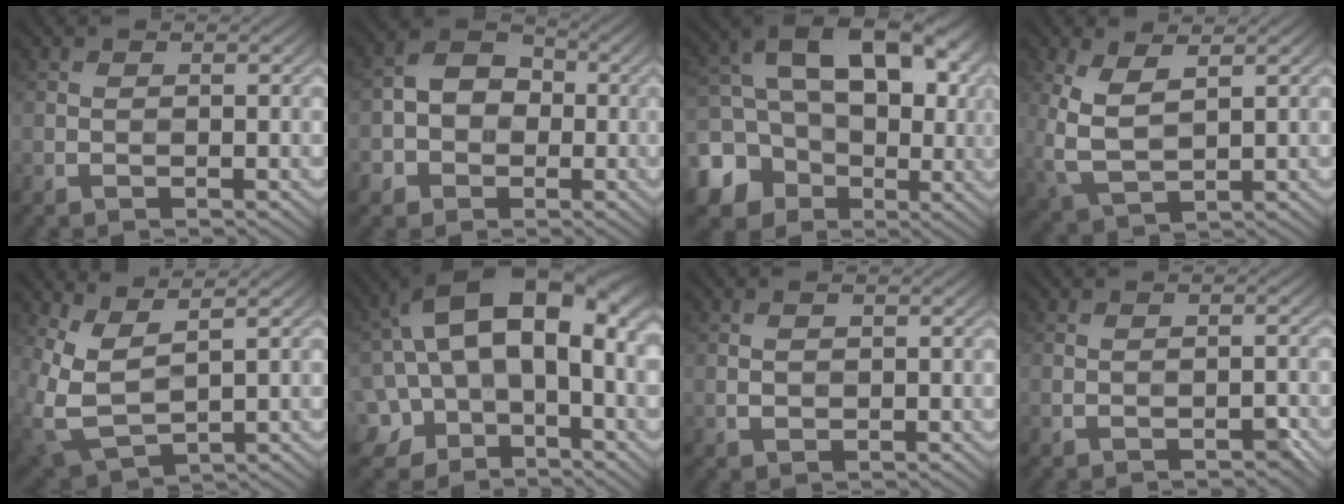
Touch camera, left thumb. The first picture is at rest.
{"total": 5.9, "force": [-1.3, 5.0, 2.9], "torque": [-0.048, 0.001, -0.037]}
{"total": 14.5, "force": [-1.7, 11.4, 8.7], "torque": [-0.159, -0.009, -0.042]}
{"total": 6.1, "force": [1.9, 3.0, 5.0], "torque": [-0.131, -0.003, 0.039]}
{"total": 7.5, "force": [2.9, 3.4, 6.1], "torque": [-0.168, -0.010, 0.064]}
{"total": 18.3, "force": [-0.9, 11.3, 14.4], "torque": [-0.251, 0.001, -0.012]}
{"total": 1.3, "force": [0.3, 0.8, 1.0], "torque": [-0.023, 0.000, 0.009]}
{"total": 1.2, "force": [-0.8, 0.4, 0.8], "torque": [-0.011, 0.002, -0.011]}